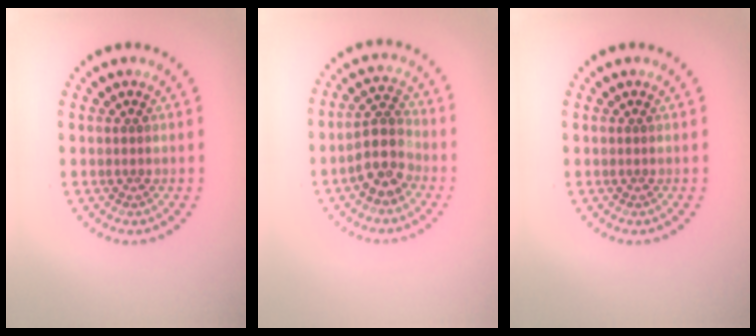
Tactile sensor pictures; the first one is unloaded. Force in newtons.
{"total": 4.2, "press": 3.9, "slide": 1.6}
{"total": 0.0}